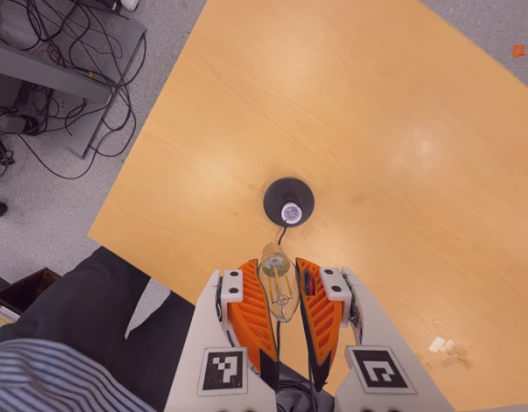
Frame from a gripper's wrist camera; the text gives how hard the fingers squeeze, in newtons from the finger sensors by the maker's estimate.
{"total": 22.4, "left": 27.1, "right": 17.7}